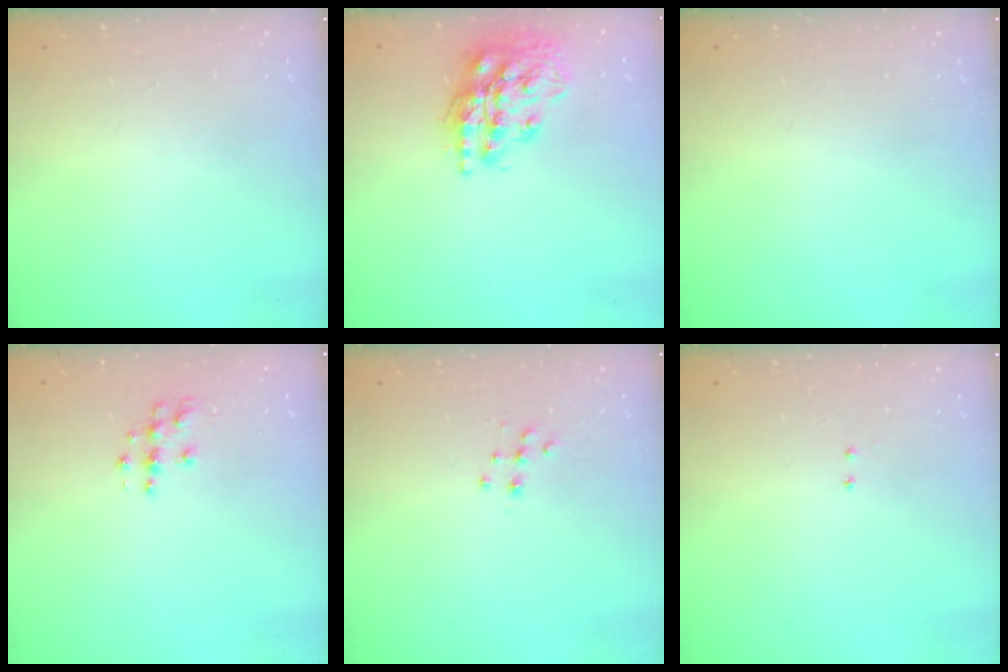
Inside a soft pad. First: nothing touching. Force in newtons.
{"total": 17.9, "press": 17.8, "slide": 1.9}
{"total": 0.0}
{"total": 4.5, "press": 4.4, "slide": 0.4}
{"total": 6.8, "press": 6.8, "slide": 0.5}
{"total": 2.0, "press": 2.0, "slide": 0.4}